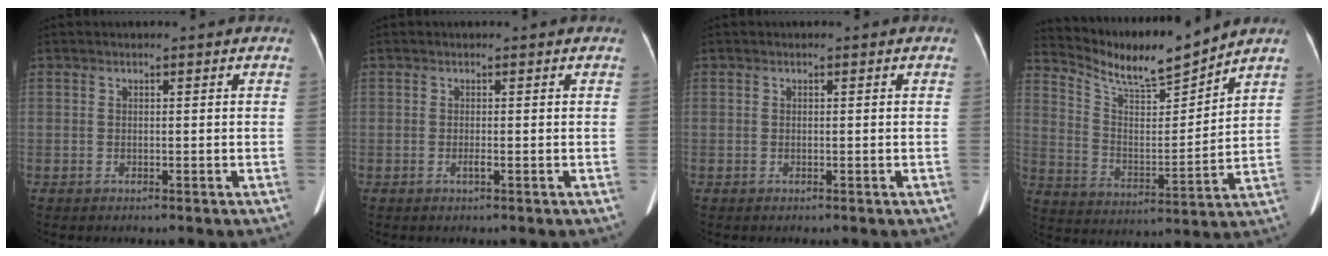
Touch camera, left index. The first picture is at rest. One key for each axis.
{"total": 0.6, "fx": 0.0, "fy": -0.1, "fz": 0.6, "tx": -0.013, "ty": -0.001, "tz": 0.001}
{"total": 0.0}
{"total": 11.2, "fx": 10.9, "fy": -0.3, "fz": 2.8, "tx": -0.072, "ty": -0.008, "tz": 0.204}